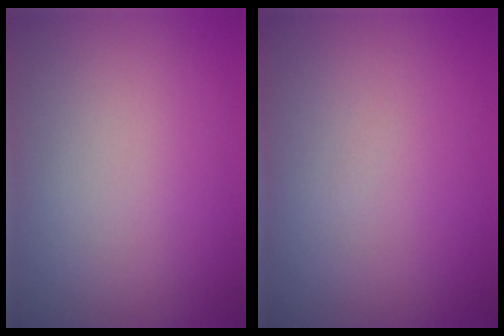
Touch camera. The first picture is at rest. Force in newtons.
{"total": 0.0}